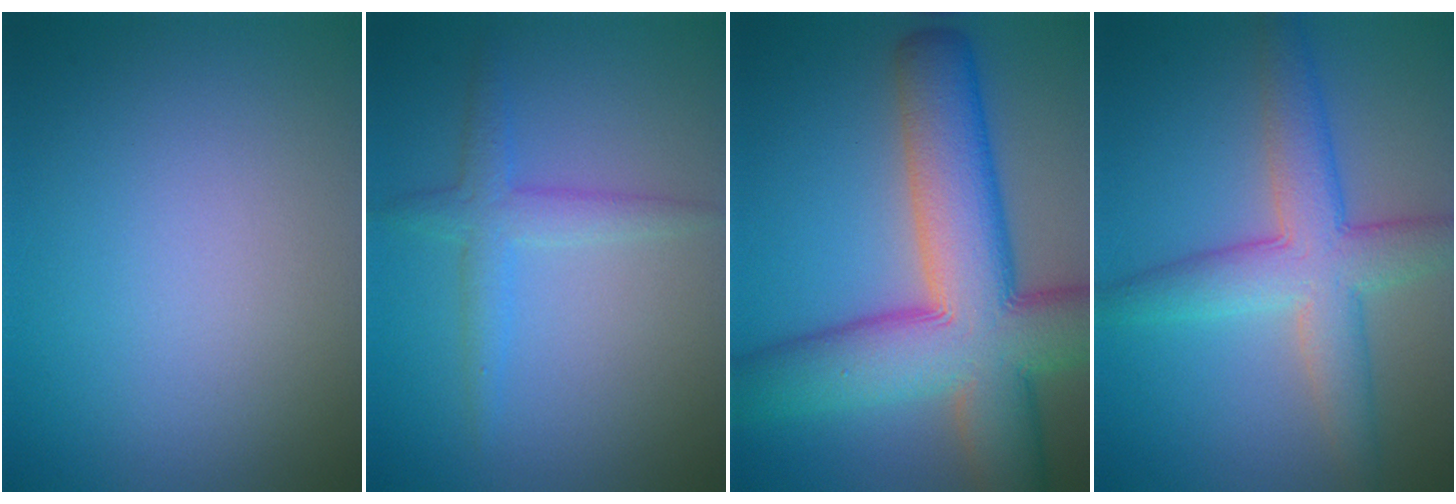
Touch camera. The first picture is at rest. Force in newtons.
{"total": 2.5, "press": 2.5, "slide": 0.1}
{"total": 13.5, "press": 13.5, "slide": 0.6}
{"total": 5.9, "press": 5.9, "slide": 0.2}